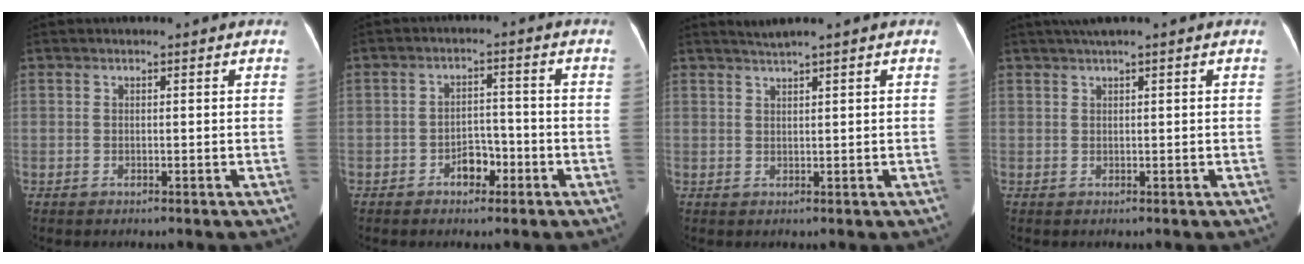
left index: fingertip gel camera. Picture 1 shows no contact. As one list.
[{"total": 3.9, "force": [-2.3, 2.2, 2.1], "torque": [-0.034, 0.008, -0.035]}, {"total": 1.8, "force": [1.5, -0.7, 0.7], "torque": [-0.016, 0.005, 0.034]}, {"total": 2.4, "force": [1.7, -0.3, 1.7], "torque": [-0.034, 0.020, 0.035]}]